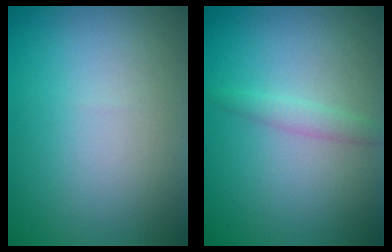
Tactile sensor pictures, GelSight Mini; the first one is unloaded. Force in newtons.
{"total": 1.4, "press": 1.4, "slide": 0.0}